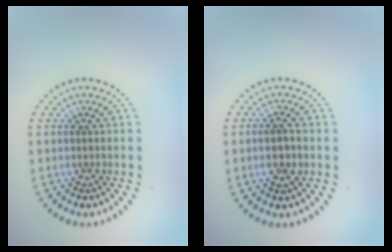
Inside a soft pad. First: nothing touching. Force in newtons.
{"total": 1.8, "press": 1.7, "slide": 0.5}